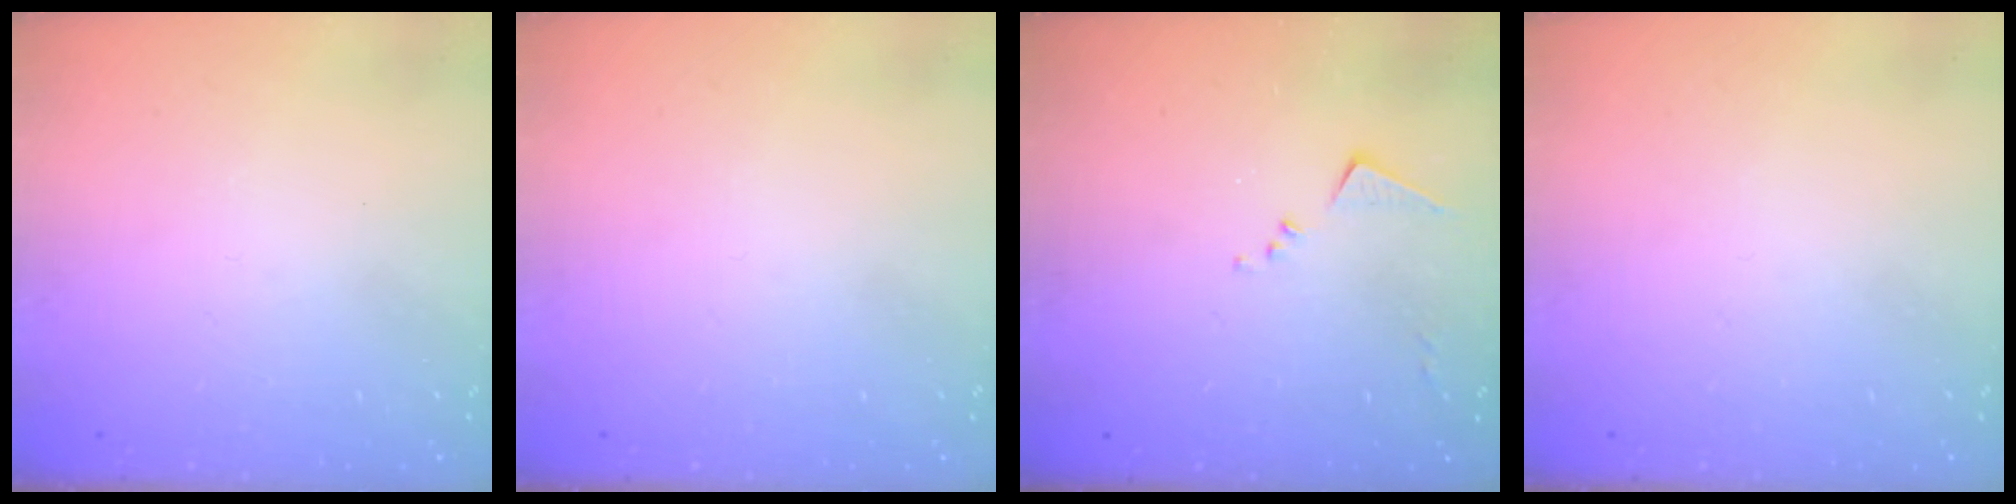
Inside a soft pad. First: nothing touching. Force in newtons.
{"total": 0.0}
{"total": 7.1, "press": 7.1, "slide": 0.4}
{"total": 0.0}